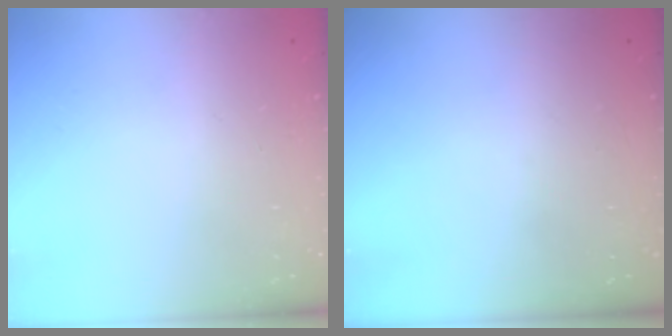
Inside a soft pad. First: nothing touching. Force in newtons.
{"total": 0.0}